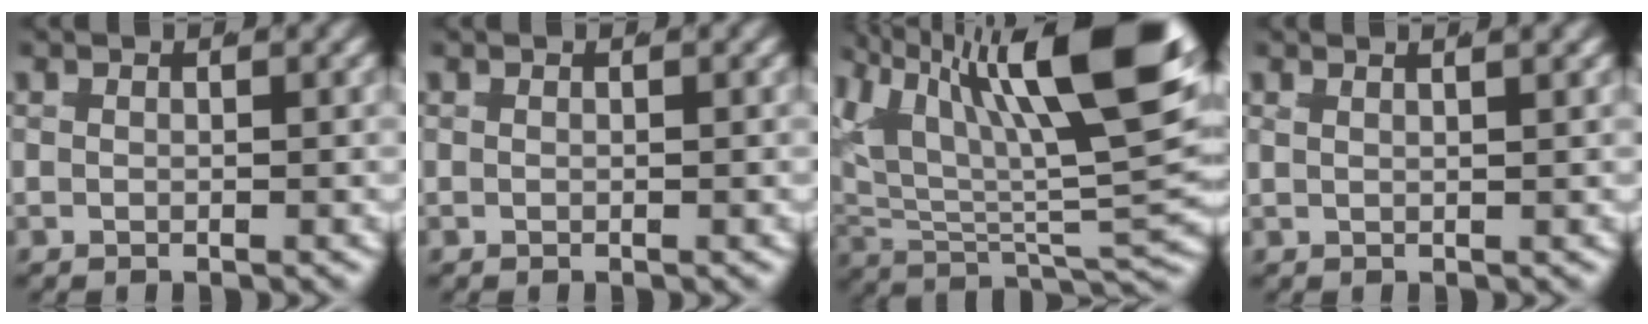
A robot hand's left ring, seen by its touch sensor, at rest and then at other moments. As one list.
[{"total": 0.0}, {"total": 14.7, "force": [4.8, 6.7, 12.1], "torque": [-0.195, 0.010, 0.065]}, {"total": 2.0, "force": [1.5, 0.5, 1.2], "torque": [-0.011, 0.012, 0.020]}]